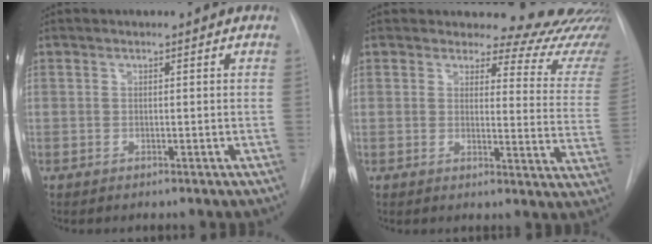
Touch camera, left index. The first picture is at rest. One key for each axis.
{"total": 16.2, "fx": 15.6, "fy": 3.2, "fz": 2.5, "tx": 0.003, "ty": -0.122, "tz": 0.144}